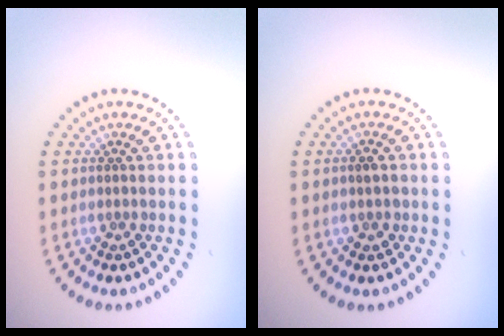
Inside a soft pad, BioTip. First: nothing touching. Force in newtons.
{"total": 1.3, "press": 1.3, "slide": 0.2}